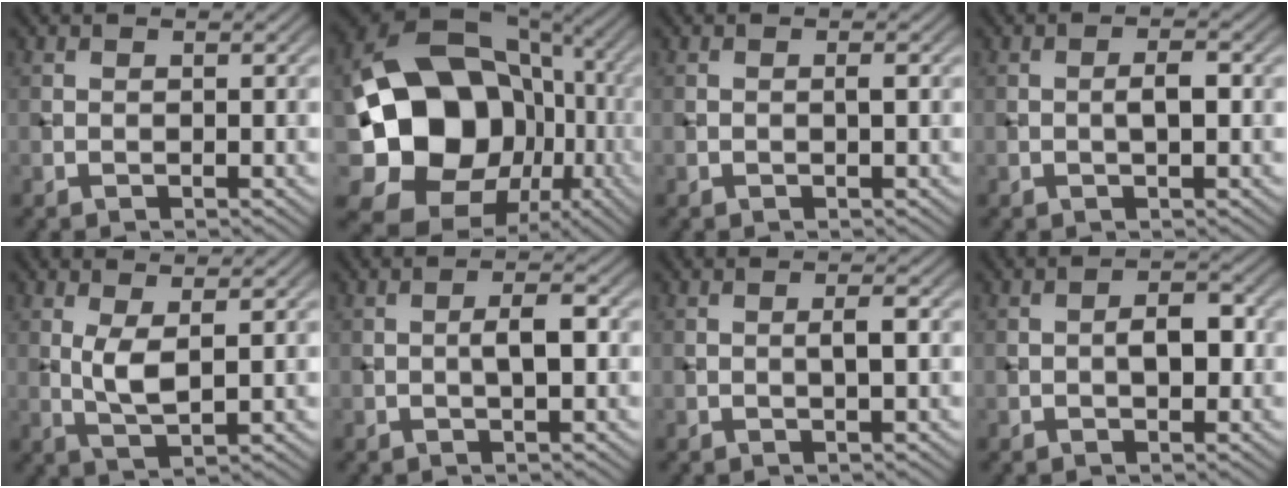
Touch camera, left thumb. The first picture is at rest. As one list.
[{"total": 19.8, "force": [-2.6, 16.3, 10.8], "torque": [-0.229, -0.026, -0.035]}, {"total": 0.6, "force": [0.0, 0.1, 0.6], "torque": [-0.010, 0.002, -0.001]}, {"total": 2.0, "force": [-0.2, 0.7, 1.9], "torque": [-0.032, 0.006, -0.006]}, {"total": 3.7, "force": [1.0, 1.1, 3.4], "torque": [-0.076, -0.005, 0.023]}, {"total": 2.6, "force": [-0.2, 0.8, 2.5], "torque": [-0.044, 0.006, -0.008]}, {"total": 1.5, "force": [0.0, 0.2, 1.5], "torque": [-0.026, 0.003, -0.001]}, {"total": 3.1, "force": [-0.3, 1.7, 2.6], "torque": [-0.037, 0.003, -0.010]}]